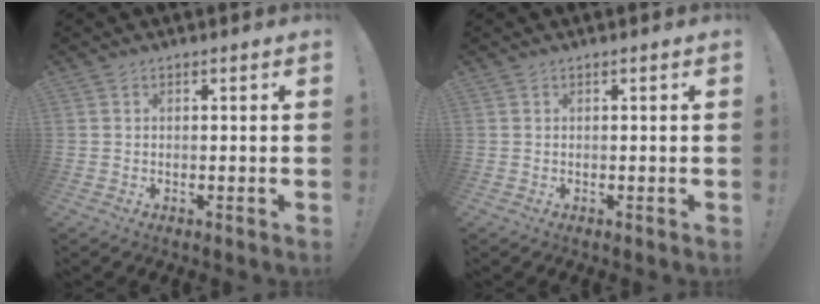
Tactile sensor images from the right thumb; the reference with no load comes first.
{"total": 0.0}